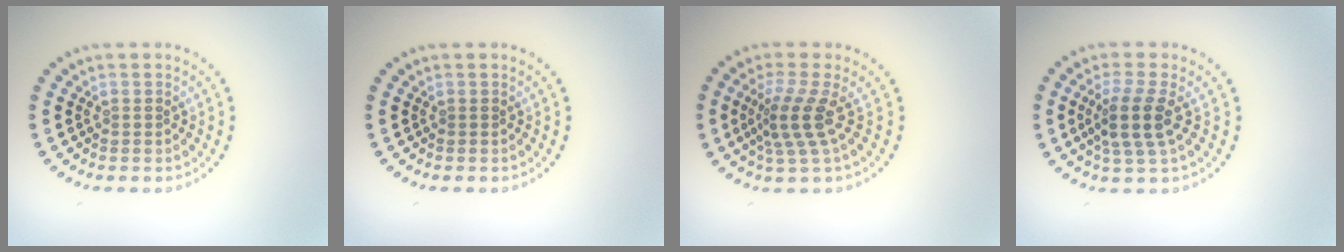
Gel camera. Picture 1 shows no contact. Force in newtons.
{"total": 0.0}
{"total": 3.2, "press": 2.3, "slide": 2.3}
{"total": 3.4, "press": 2.8, "slide": 1.9}